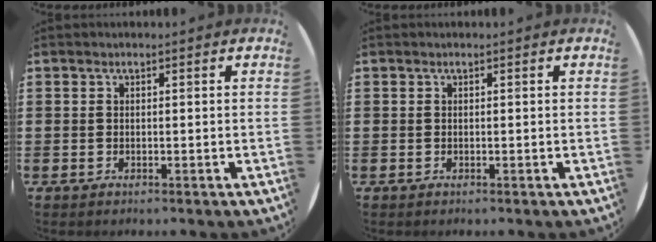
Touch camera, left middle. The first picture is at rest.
{"total": 0.0}